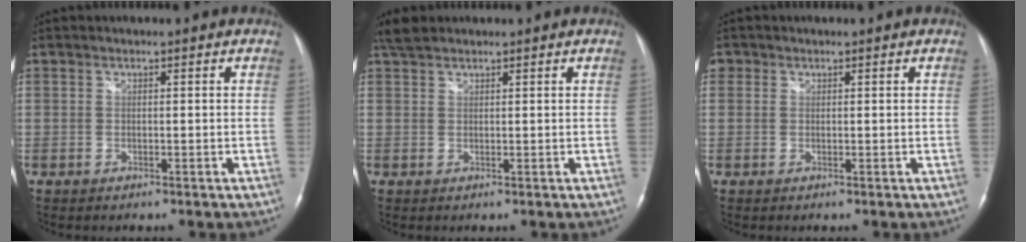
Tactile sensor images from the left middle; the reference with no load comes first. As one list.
[{"total": 2.8, "force": [2.5, 0.9, 0.9], "torque": [-0.023, 0.016, 0.048]}, {"total": 1.2, "force": [0.5, 1.1, 0.2], "torque": [0.008, 0.004, 0.005]}]